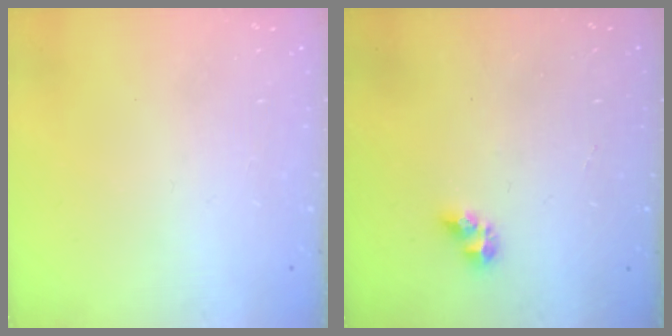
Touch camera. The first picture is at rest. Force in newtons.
{"total": 5.3, "press": 5.3, "slide": 0.3}